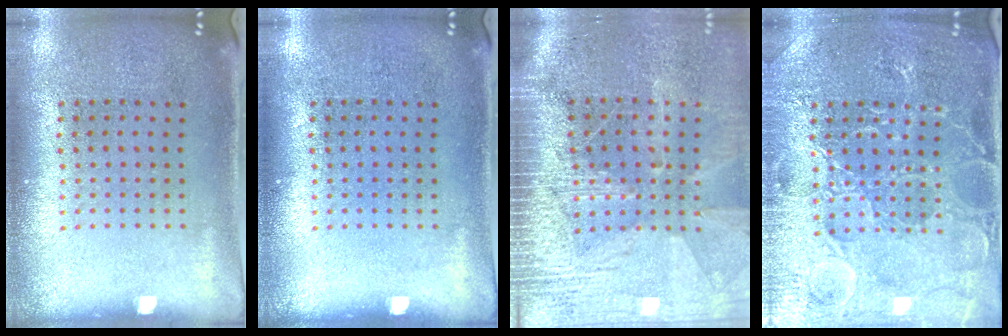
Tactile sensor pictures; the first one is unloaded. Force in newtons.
{"total": 0.0}
{"total": 3.8, "press": 3.3, "slide": 1.8}
{"total": 4.5, "press": 4.4, "slide": 0.9}